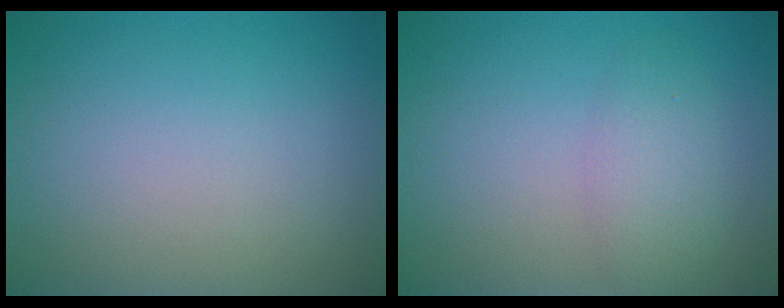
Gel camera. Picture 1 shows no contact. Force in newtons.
{"total": 2.5, "press": 2.5, "slide": 0.1}